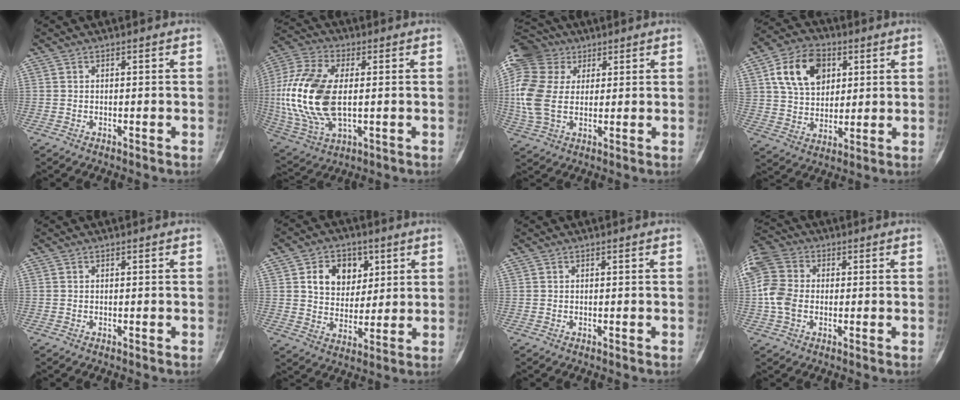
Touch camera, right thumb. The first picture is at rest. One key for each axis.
{"total": 19.7, "fx": 0.3, "fy": 10.8, "fz": 16.5, "tx": -0.367, "ty": -0.004, "tz": 0.013}
{"total": 14.2, "fx": 3.5, "fy": 10.6, "fz": 8.8, "tx": -0.196, "ty": 0.008, "tz": 0.062}
{"total": 14.0, "fx": 5.1, "fy": 9.9, "fz": 8.5, "tx": -0.119, "ty": -0.006, "tz": 0.090}
{"total": 0.0}
{"total": 10.7, "fx": 3.9, "fy": 8.2, "fz": 5.6, "tx": -0.044, "ty": -0.014, "tz": 0.069}
{"total": 0.0}
{"total": 9.0, "fx": -0.3, "fy": 6.9, "fz": 5.8, "tx": -0.128, "ty": 0.017, "tz": -0.017}